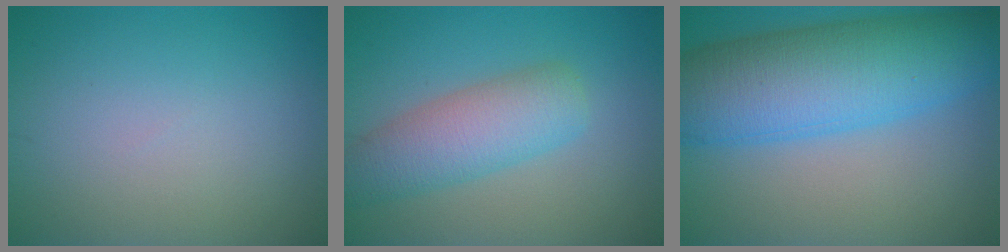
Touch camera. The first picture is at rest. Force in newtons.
{"total": 5.4, "press": 5.4, "slide": 0.2}
{"total": 11.7, "press": 11.7, "slide": 0.2}